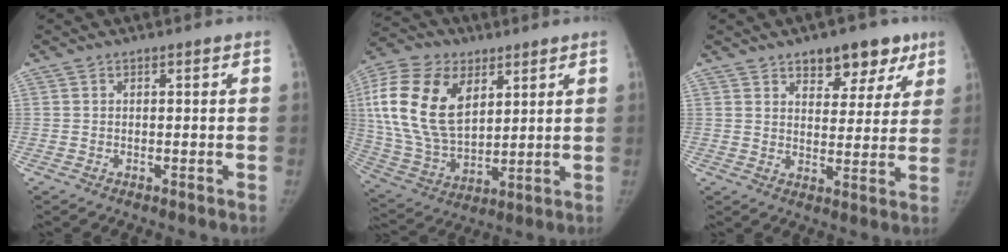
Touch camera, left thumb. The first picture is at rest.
{"total": 21.0, "force": [6.7, 13.0, 15.1], "torque": [-0.294, -0.019, 0.126]}
{"total": 11.0, "force": [6.9, 5.9, 6.1], "torque": [-0.035, -0.031, 0.096]}